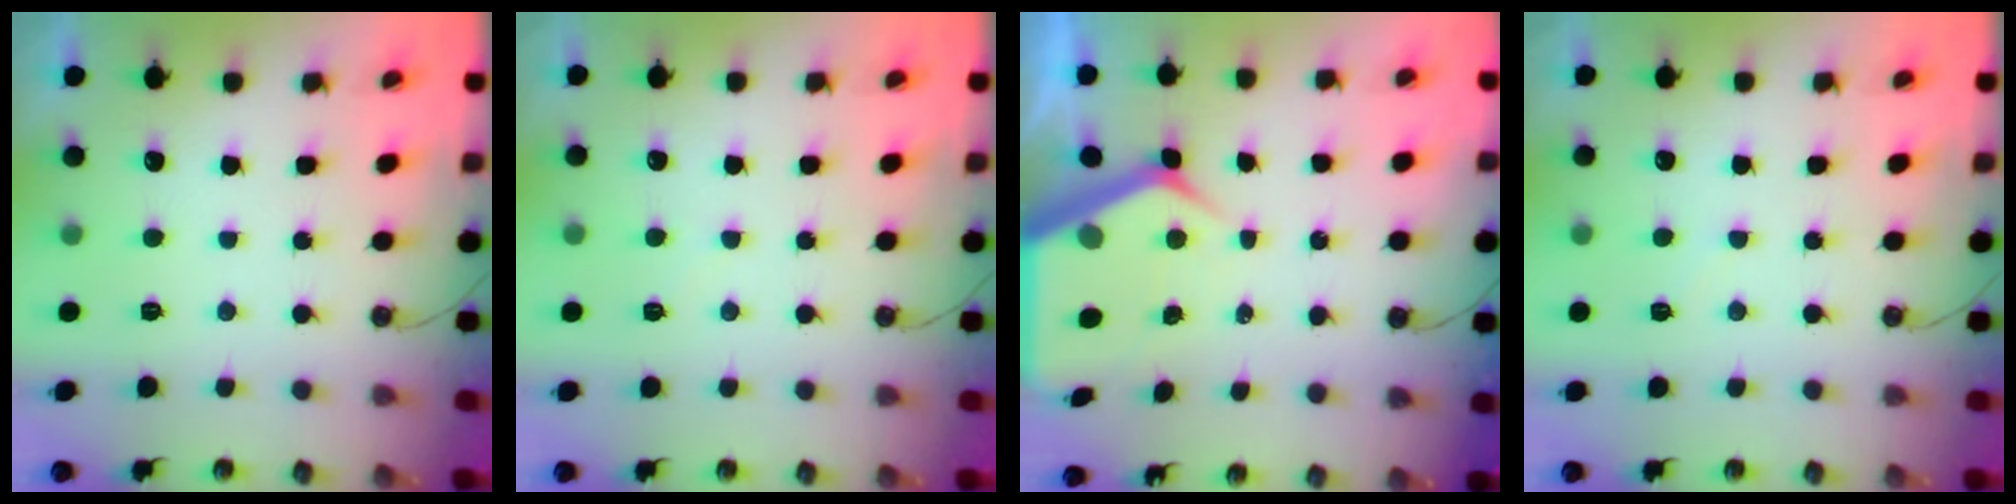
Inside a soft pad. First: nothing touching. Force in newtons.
{"total": 5.2, "press": 5.2, "slide": 0.7}
{"total": 7.6, "press": 7.6, "slide": 0.8}
{"total": 3.8, "press": 3.8, "slide": 0.6}